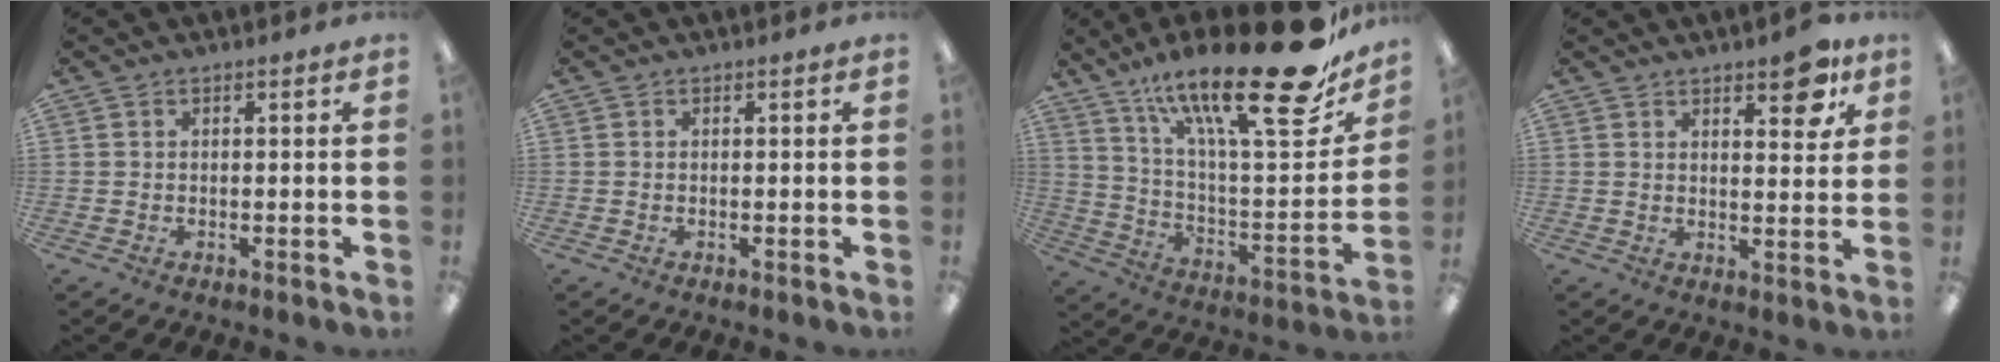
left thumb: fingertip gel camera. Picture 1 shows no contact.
{"total": 0.0}
{"total": 28.0, "force": [19.0, 7.4, 19.3], "torque": [-0.292, -0.123, 0.306]}
{"total": 7.6, "force": [5.2, 2.8, 4.8], "torque": [-0.051, -0.029, 0.081]}